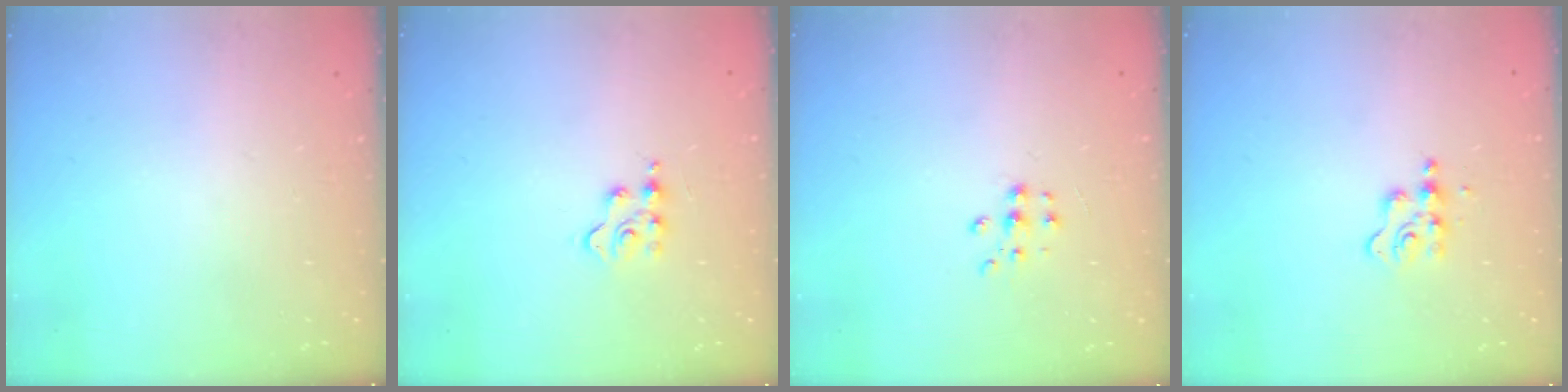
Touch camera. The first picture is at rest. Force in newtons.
{"total": 4.3, "press": 4.2, "slide": 0.7}
{"total": 5.6, "press": 5.6, "slide": 0.5}
{"total": 6.1, "press": 6.0, "slide": 0.6}